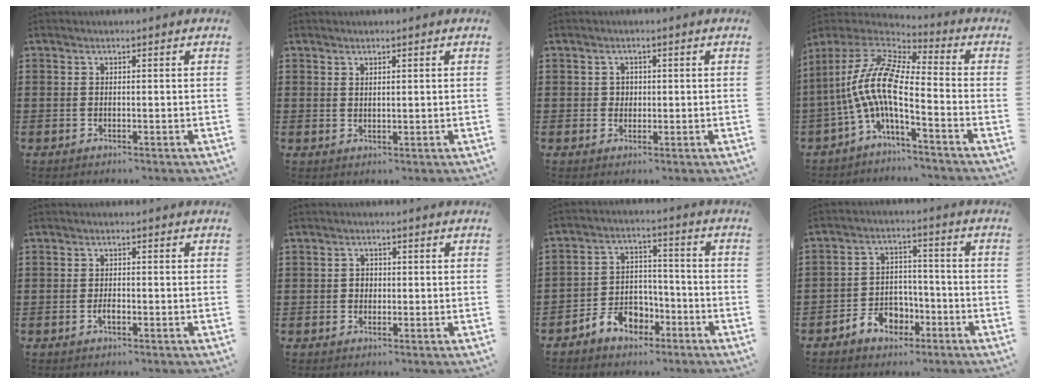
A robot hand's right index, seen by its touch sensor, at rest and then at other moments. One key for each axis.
{"total": 0.8, "fx": 0.6, "fy": 0.2, "fz": 0.5, "tx": -0.010, "ty": 0.000, "tz": 0.011}
{"total": 1.4, "fx": 0.2, "fy": 1.4, "fz": 0.4, "tx": -0.013, "ty": 0.008, "tz": 0.002}
{"total": 9.4, "fx": -2.5, "fy": 2.5, "fz": 8.7, "tx": -0.218, "ty": -0.036, "tz": -0.067}
{"total": 1.8, "fx": -1.1, "fy": 0.6, "fz": 1.3, "tx": -0.024, "ty": -0.004, "tz": -0.019}
{"total": 1.5, "fx": -0.2, "fy": 1.4, "fz": 0.6, "tx": -0.015, "ty": 0.006, "tz": -0.005}
{"total": 6.0, "fx": -4.0, "fy": 4.1, "fz": 1.9, "tx": -0.047, "ty": 0.021, "tz": -0.076}
{"total": 5.3, "fx": -3.1, "fy": 3.9, "fz": 1.8, "tx": -0.041, "ty": 0.018, "tz": -0.058}